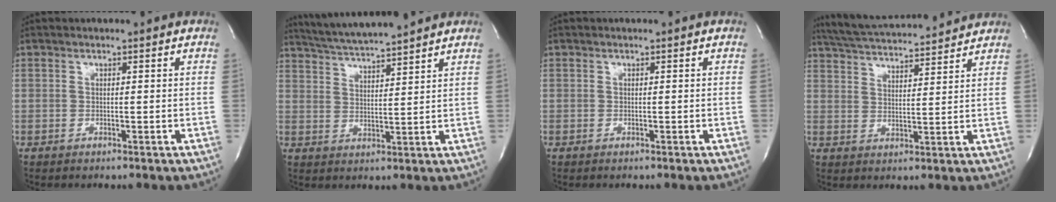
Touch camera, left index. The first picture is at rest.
{"total": 10.9, "force": [10.0, -0.5, 4.3], "torque": [-0.083, 0.019, 0.164]}
{"total": 0.0}
{"total": 15.2, "force": [14.3, 1.3, 5.1], "torque": [-0.097, 0.027, 0.218]}